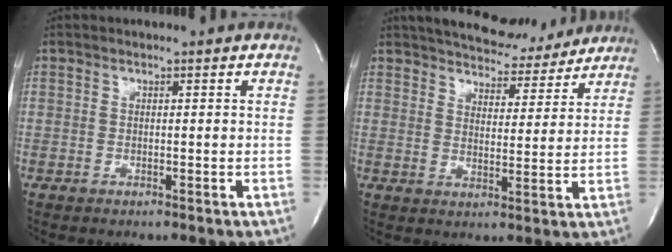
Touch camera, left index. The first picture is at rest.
{"total": 12.0, "force": [11.0, 3.7, 3.0], "torque": [-0.031, 0.000, 0.146]}